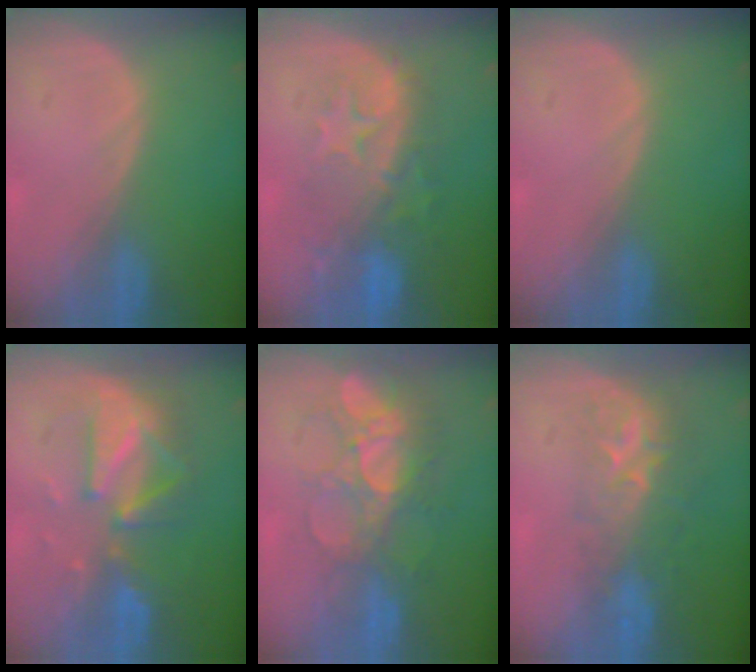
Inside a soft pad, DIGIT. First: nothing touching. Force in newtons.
{"total": 10.1, "press": 8.8, "slide": 4.9}
{"total": 0.0}
{"total": 8.1, "press": 8.0, "slide": 0.6}
{"total": 8.4, "press": 8.1, "slide": 2.2}
{"total": 8.5, "press": 7.3, "slide": 4.2}